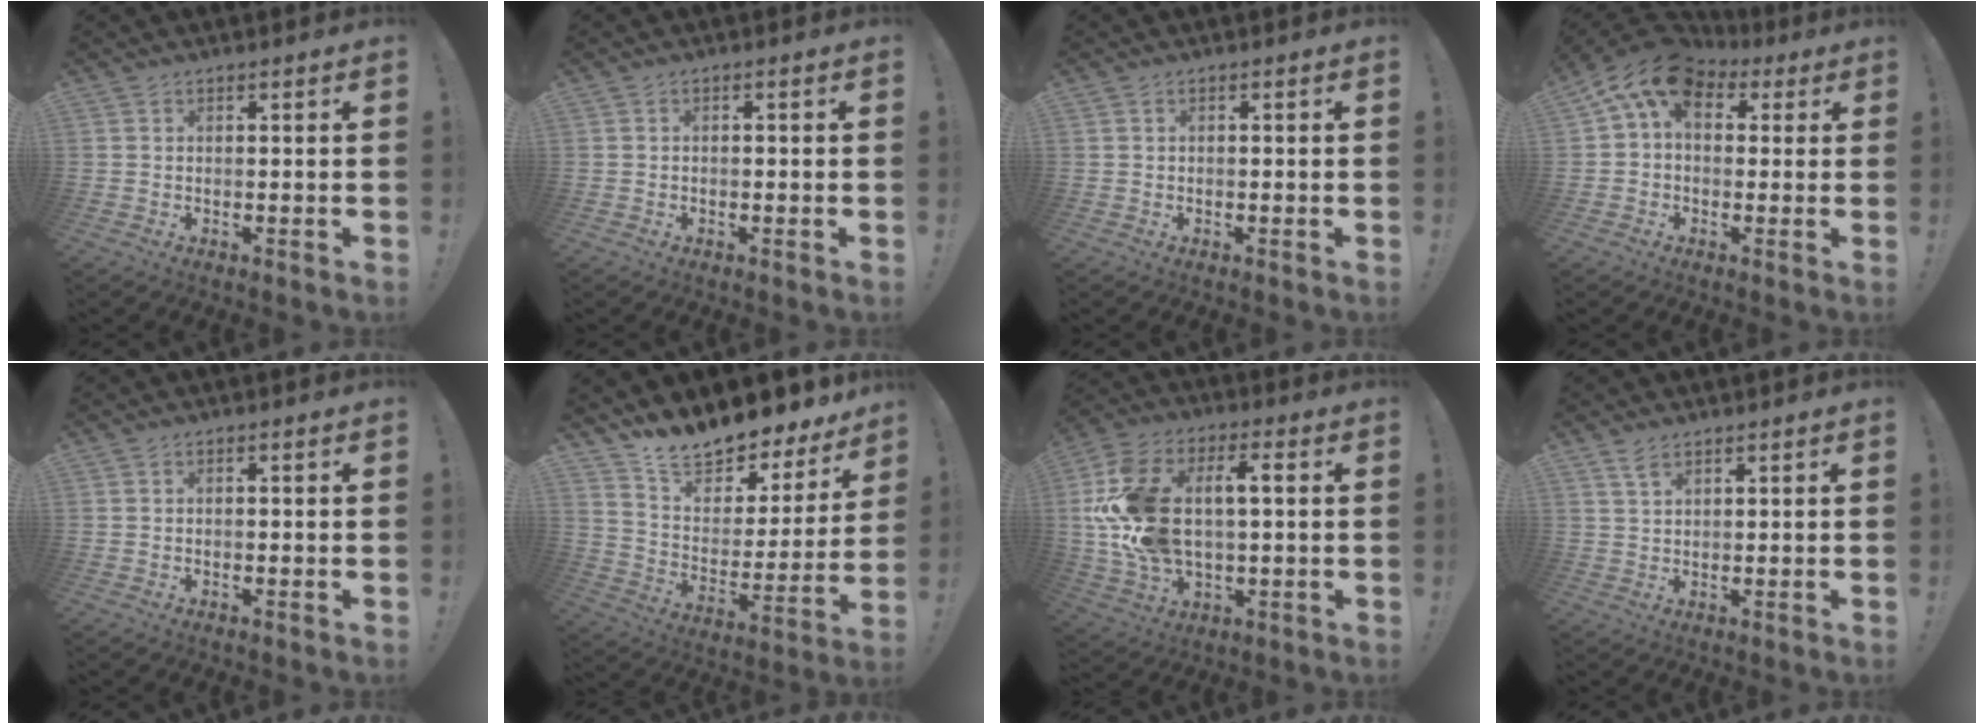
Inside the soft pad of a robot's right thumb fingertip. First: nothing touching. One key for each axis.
{"total": 1.0, "fx": -0.8, "fy": 0.1, "fz": 0.7, "tx": -0.014, "ty": 0.002, "tz": -0.013}
{"total": 0.0}
{"total": 12.6, "fx": 5.0, "fy": 8.0, "fz": 8.3, "tx": -0.151, "ty": -0.012, "tz": 0.096}
{"total": 0.9, "fx": -0.7, "fy": 0.1, "fz": 0.6, "tx": -0.012, "ty": 0.002, "tz": -0.012}
{"total": 12.9, "fx": 12.4, "fy": 2.6, "fz": 2.7, "tx": -0.054, "ty": -0.122, "tz": 0.215}
{"total": 20.1, "fx": 2.4, "fy": 12.2, "fz": 15.7, "tx": -0.307, "ty": 0.003, "tz": 0.042}
{"total": 3.3, "fx": 2.2, "fy": 1.3, "fz": 2.0, "tx": -0.028, "ty": -0.010, "tz": 0.038}